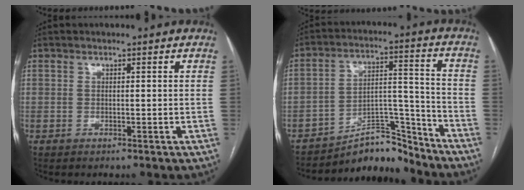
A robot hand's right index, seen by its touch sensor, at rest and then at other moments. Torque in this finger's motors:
{"motor_torque": [-0.14, -0.04, -0.31, -0.12]}